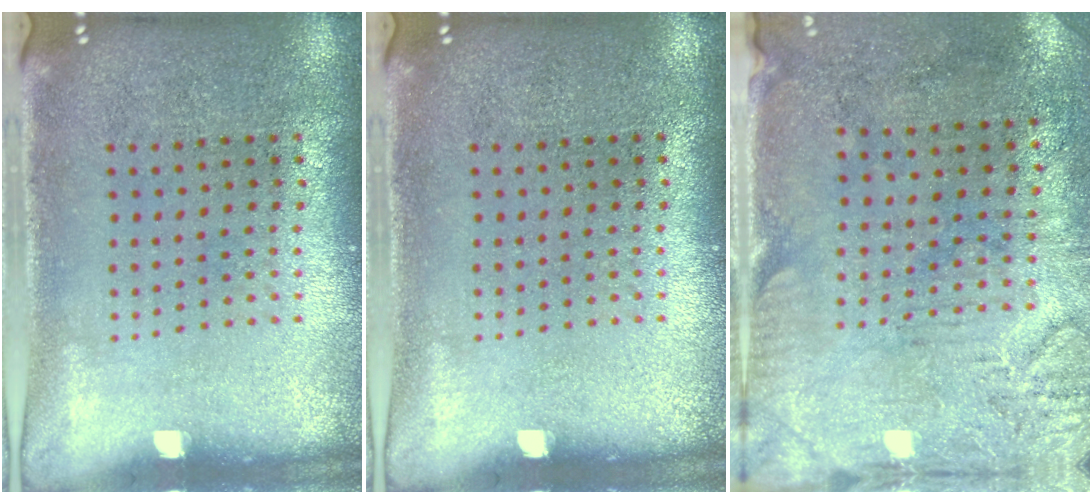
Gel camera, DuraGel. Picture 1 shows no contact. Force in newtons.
{"total": 0.0}
{"total": 3.3, "press": 2.6, "slide": 2.0}